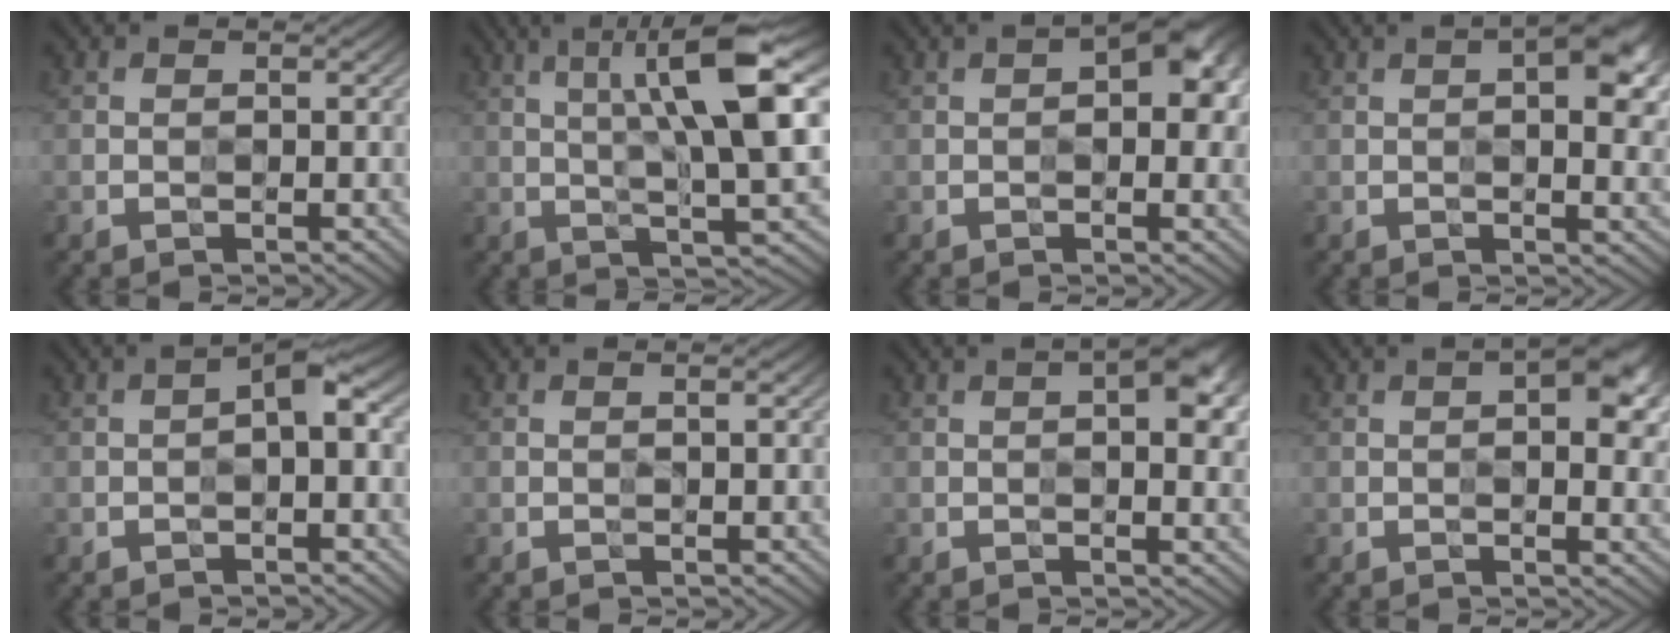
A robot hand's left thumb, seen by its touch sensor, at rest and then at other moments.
{"total": 13.5, "force": [3.6, 3.0, 12.6], "torque": [-0.208, 0.000, 0.069]}
{"total": 7.0, "force": [1.1, 3.3, 6.1], "torque": [-0.076, 0.010, 0.011]}
{"total": 8.4, "force": [2.2, 3.3, 7.4], "torque": [-0.098, 0.011, 0.024]}
{"total": 3.5, "force": [-0.1, 1.1, 3.3], "torque": [-0.053, 0.012, -0.005]}
{"total": 0.9, "force": [0.2, 0.0, 0.9], "torque": [-0.015, 0.001, 0.002]}
{"total": 6.4, "force": [1.6, 2.4, 5.7], "torque": [-0.076, 0.006, 0.019]}
{"total": 7.4, "force": [1.8, 3.2, 6.4], "torque": [-0.082, 0.008, 0.020]}